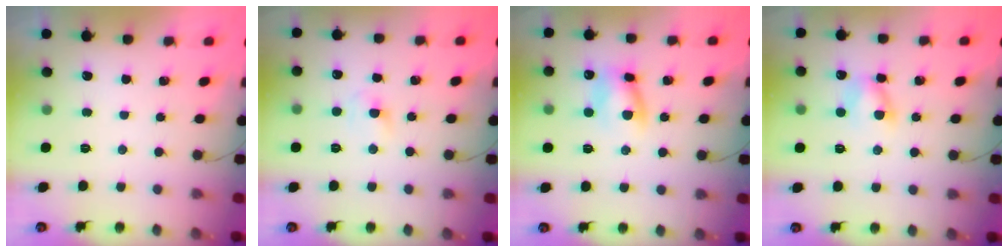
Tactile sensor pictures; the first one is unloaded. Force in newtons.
{"total": 3.4, "press": 3.2, "slide": 1.1}
{"total": 7.8, "press": 7.7, "slide": 1.3}
{"total": 5.7, "press": 5.7, "slide": 0.7}